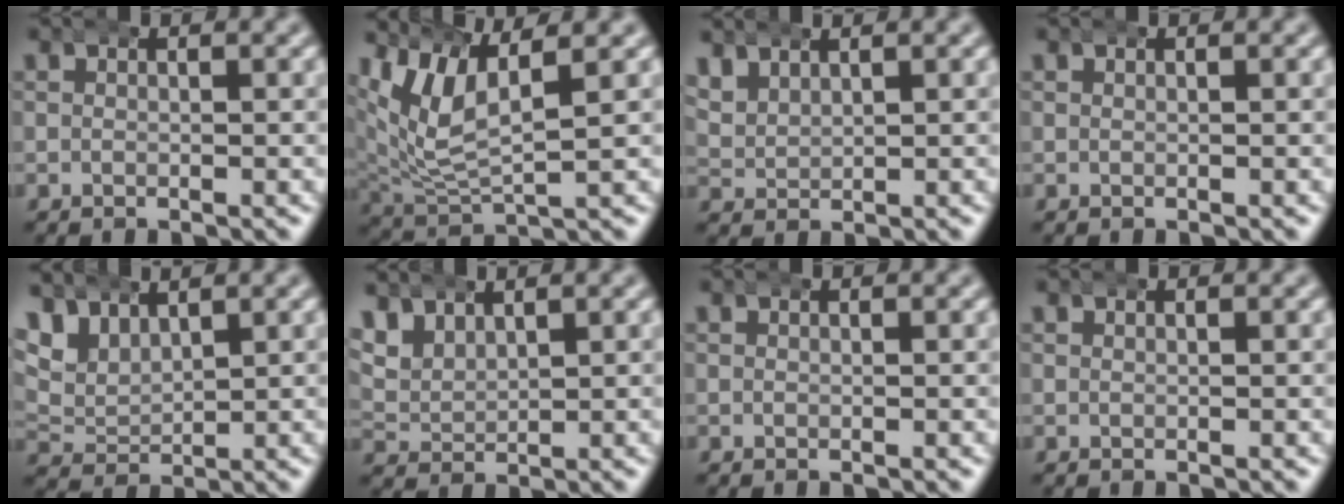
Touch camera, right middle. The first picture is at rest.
{"total": 6.0, "force": [2.4, 3.6, 4.1], "torque": [-0.102, 0.003, 0.041]}
{"total": 3.6, "force": [1.9, 2.7, 1.5], "torque": [-0.042, 0.001, 0.036]}
{"total": 0.0}
{"total": 6.4, "force": [2.3, 5.3, 2.8], "torque": [-0.083, 0.000, 0.033]}
{"total": 5.8, "force": [2.3, 4.7, 2.3], "torque": [-0.067, 0.005, 0.033]}
{"total": 0.0}
{"total": 0.0}